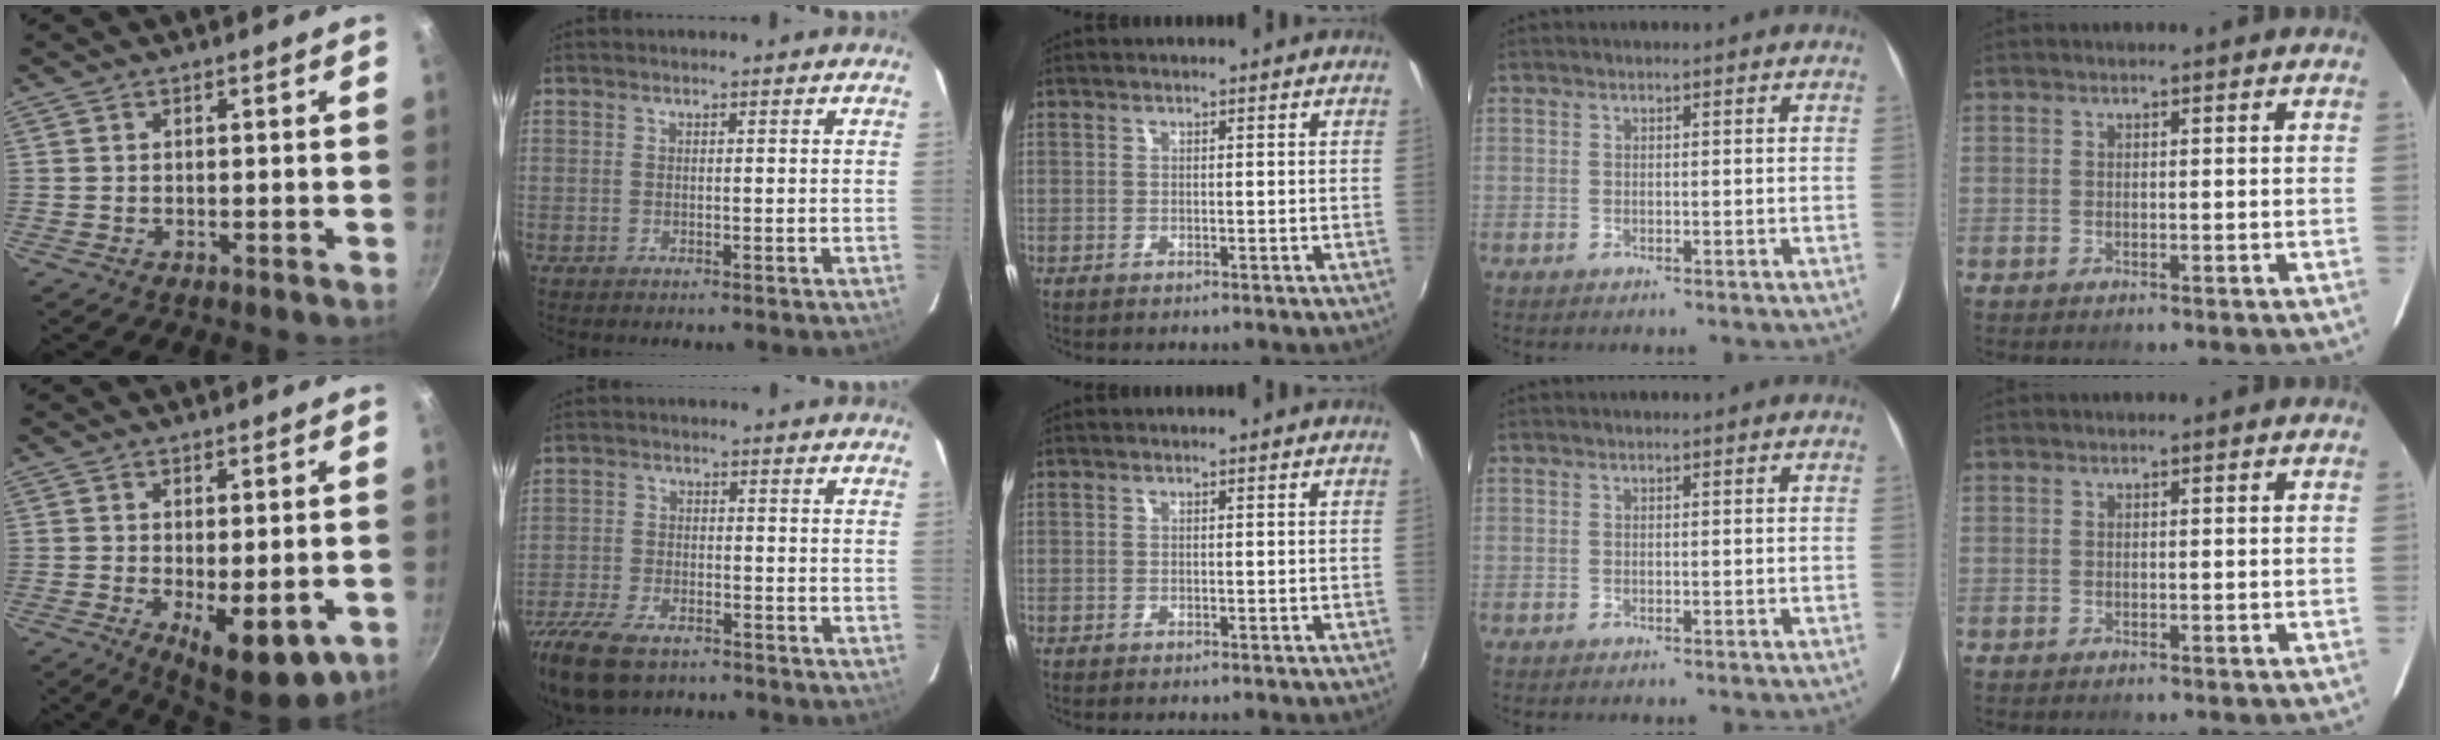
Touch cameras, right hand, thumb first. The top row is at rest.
{"thumb": {"total": 11.5, "force": [-3.4, 4.6, 10.0], "torque": [-0.126, -0.012, -0.034]}, "index": {"total": 15.2, "force": [-10.9, 6.9, 8.0], "torque": [-0.207, -0.037, -0.200]}}